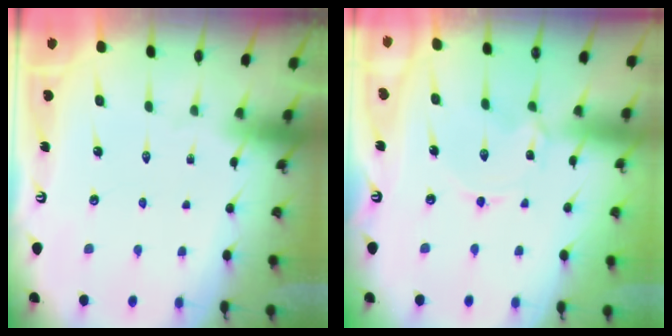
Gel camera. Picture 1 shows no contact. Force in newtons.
{"total": 2.8, "press": 2.8, "slide": 0.2}